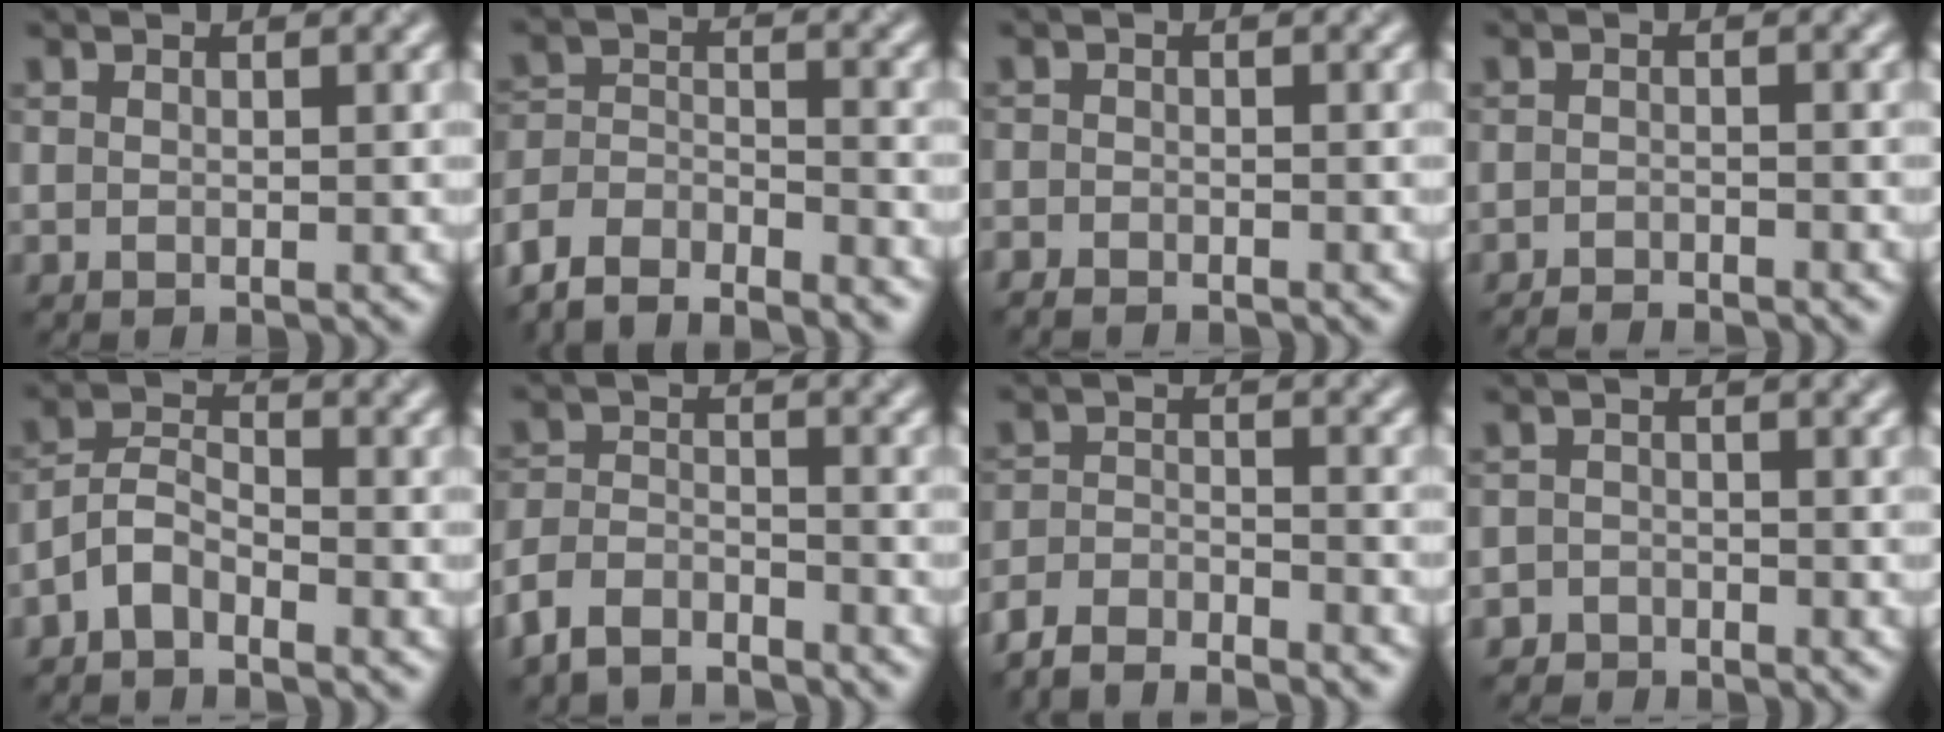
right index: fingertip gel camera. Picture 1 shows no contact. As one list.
[{"total": 6.7, "force": [-6.3, 1.7, 1.5], "torque": [-0.031, -0.010, -0.119]}, {"total": 1.7, "force": [-1.7, 0.2, 0.2], "torque": [-0.003, -0.001, -0.036]}, {"total": 1.9, "force": [-1.9, -0.1, 0.2], "torque": [-0.002, 0.002, -0.033]}, {"total": 2.6, "force": [-2.0, 1.0, 1.4], "torque": [-0.031, 0.015, -0.048]}, {"total": 5.0, "force": [-4.3, 2.0, 1.6], "torque": [-0.034, -0.005, -0.093]}, {"total": 4.6, "force": [-4.5, 0.5, 0.9], "torque": [-0.023, -0.005, -0.089]}, {"total": 1.7, "force": [-1.5, 0.8, -0.5], "torque": [0.020, 0.009, -0.031]}]